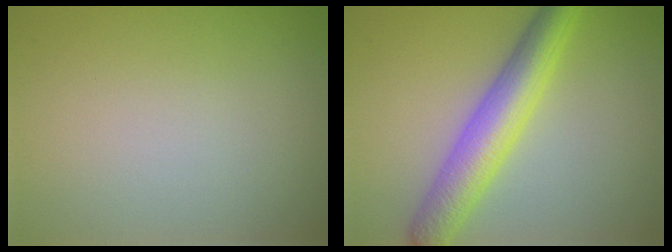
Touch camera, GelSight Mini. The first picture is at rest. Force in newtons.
{"total": 5.7, "press": 5.7, "slide": 0.1}